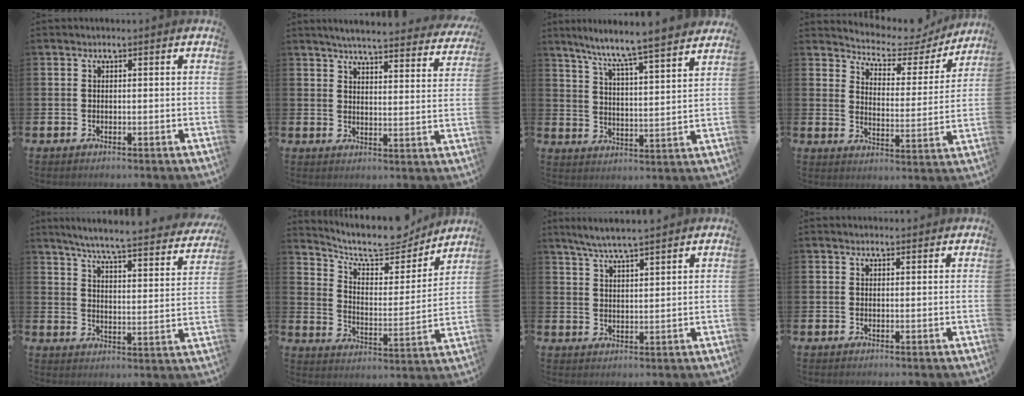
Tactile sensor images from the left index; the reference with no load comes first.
{"total": 5.0, "force": [4.8, 0.1, 1.3], "torque": [-0.037, -0.036, 0.082]}
{"total": 7.6, "force": [7.2, -0.7, 2.2], "torque": [-0.065, -0.063, 0.120]}
{"total": 6.5, "force": [6.0, 2.1, 1.3], "torque": [-0.055, -0.049, 0.098]}
{"total": 6.1, "force": [5.6, -0.1, 2.4], "torque": [-0.063, -0.051, 0.088]}
{"total": 10.0, "force": [9.0, 2.8, 3.2], "torque": [-0.093, -0.064, 0.157]}
{"total": 6.6, "force": [6.3, -0.1, 1.8], "torque": [-0.060, -0.033, 0.112]}
{"total": 0.9, "force": [0.9, 0.3, 0.1], "torque": [0.008, -0.001, 0.014]}